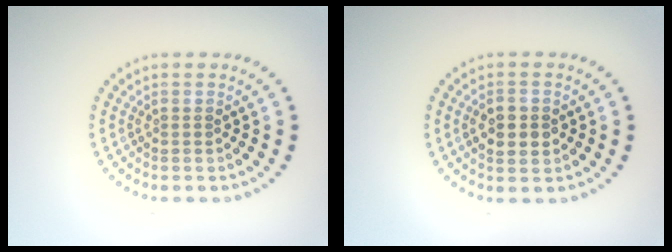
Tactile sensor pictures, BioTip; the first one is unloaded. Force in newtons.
{"total": 2.3, "press": 2.3, "slide": 0.1}